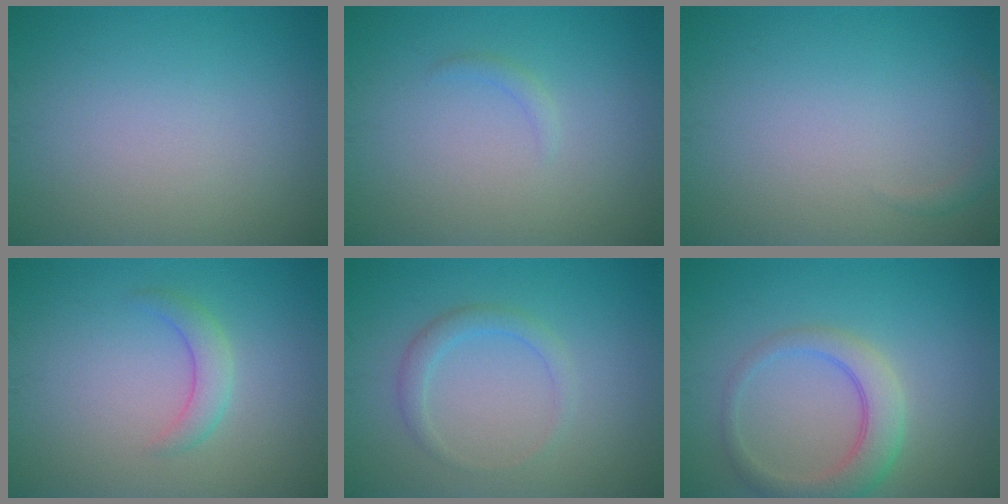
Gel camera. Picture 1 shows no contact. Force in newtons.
{"total": 0.7, "press": 0.7, "slide": 0.1}
{"total": 0.9, "press": 0.9, "slide": 0.1}
{"total": 2.0, "press": 2.0, "slide": 0.0}
{"total": 1.8, "press": 1.8, "slide": 0.1}
{"total": 4.0, "press": 4.0, "slide": 0.2}